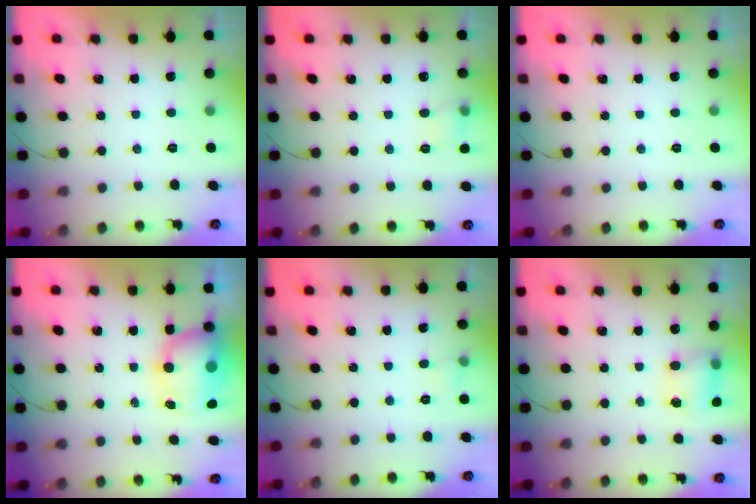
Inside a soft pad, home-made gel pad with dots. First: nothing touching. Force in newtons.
{"total": 4.7, "press": 4.5, "slide": 1.5}
{"total": 0.0}
{"total": 8.9, "press": 8.7, "slide": 1.7}
{"total": 3.3, "press": 3.0, "slide": 1.2}
{"total": 6.2, "press": 6.2, "slide": 0.4}